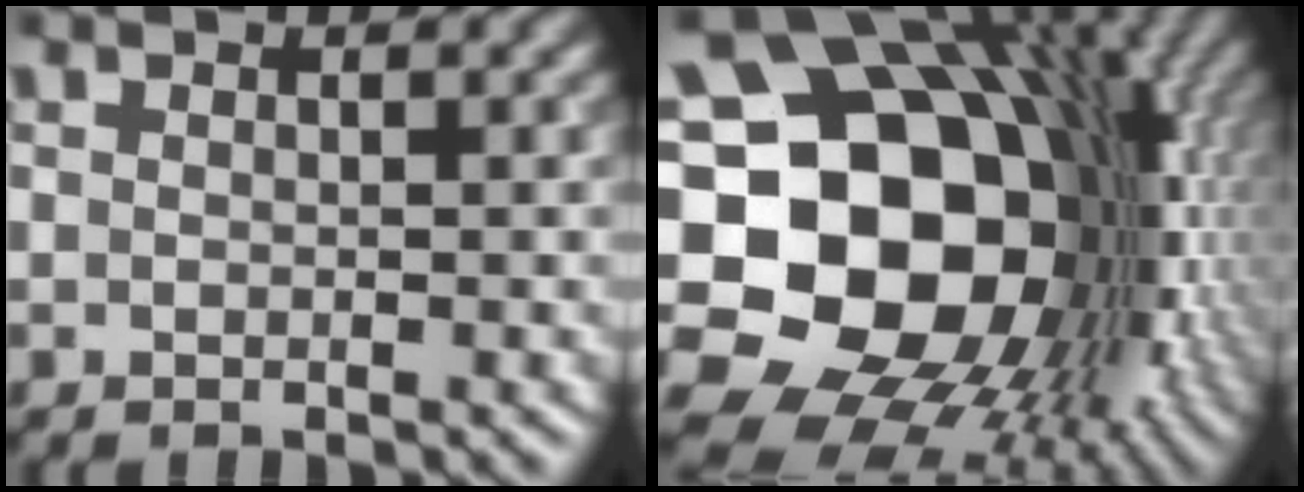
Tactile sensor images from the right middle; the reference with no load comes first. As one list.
[{"total": 21.7, "force": [-2.4, 17.4, 12.7], "torque": [-0.199, -0.011, -0.061]}]